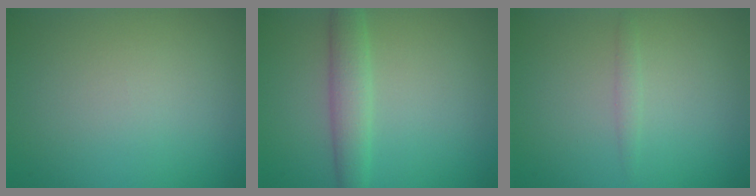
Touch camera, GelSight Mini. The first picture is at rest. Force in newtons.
{"total": 2.9, "press": 2.9, "slide": 0.2}
{"total": 0.8, "press": 0.8, "slide": 0.0}